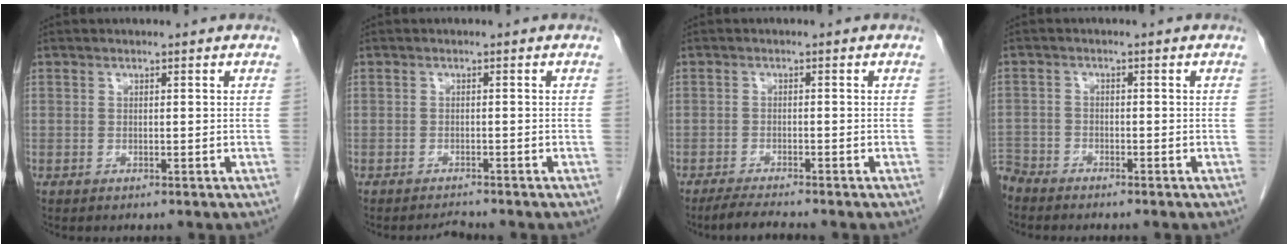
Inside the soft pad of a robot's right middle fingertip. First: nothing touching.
{"total": 1.2, "force": [-1.2, -0.2, -0.1], "torque": [-0.004, -0.010, -0.014]}
{"total": 3.2, "force": [-2.9, -0.3, 1.3], "torque": [-0.034, -0.017, -0.053]}
{"total": 4.3, "force": [-4.2, 1.0, 0.3], "torque": [-0.001, -0.010, -0.081]}